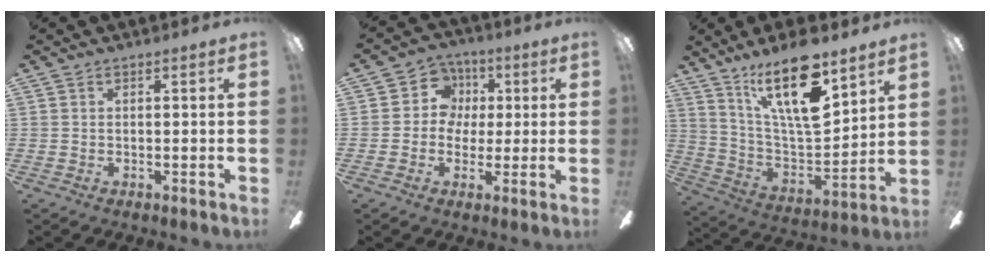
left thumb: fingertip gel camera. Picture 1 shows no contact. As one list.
[{"total": 8.2, "force": [0.6, 7.9, 2.0], "torque": [-0.030, 0.011, 0.011]}, {"total": 21.8, "force": [13.7, 7.4, 15.2], "torque": [-0.286, -0.085, 0.226]}]